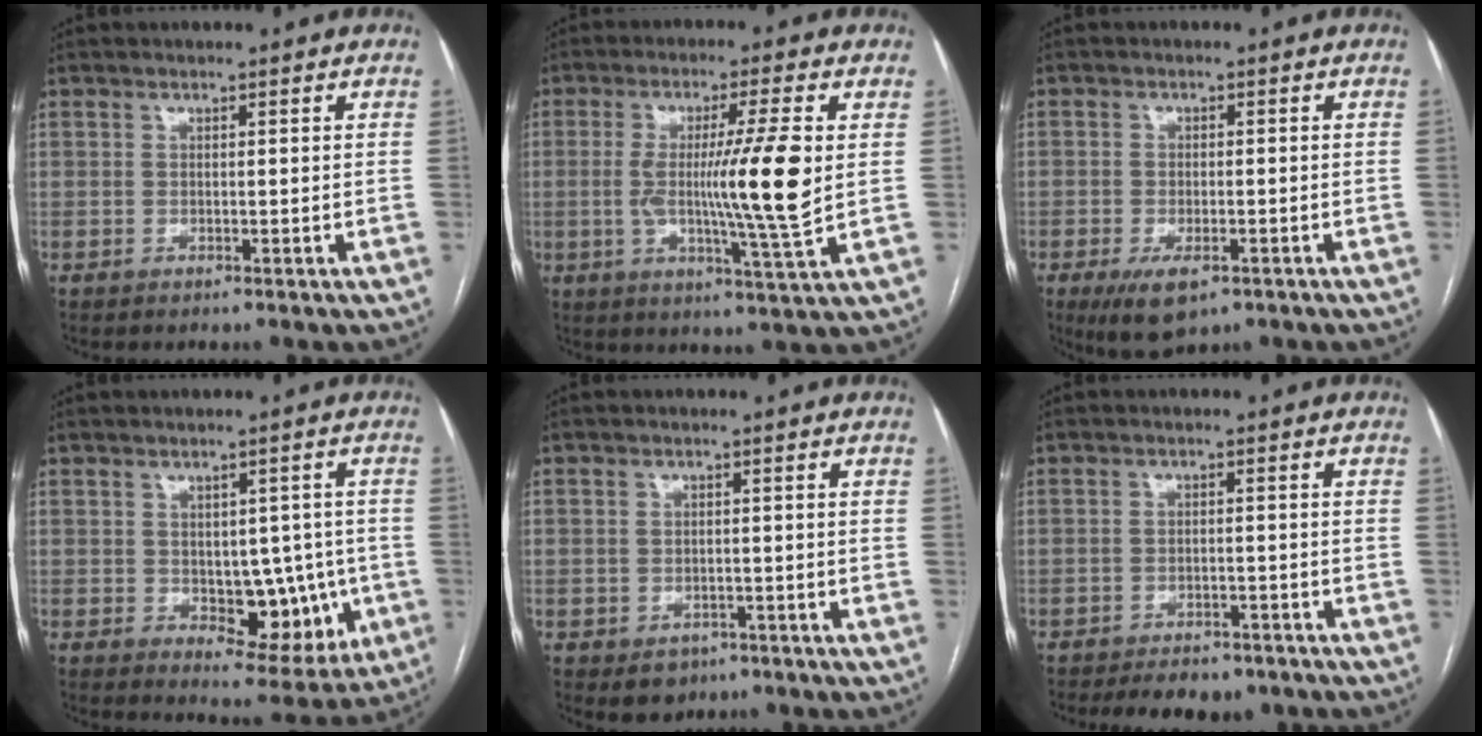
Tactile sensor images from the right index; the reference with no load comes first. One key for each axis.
{"total": 12.4, "fx": 0.4, "fy": -0.8, "fz": 12.4, "tx": -0.219, "ty": -0.013, "tz": 0.004}
{"total": 6.0, "fx": -3.3, "fy": 2.7, "fz": 4.2, "tx": -0.073, "ty": -0.008, "tz": -0.047}
{"total": 13.2, "fx": -1.9, "fy": 7.2, "fz": 10.9, "tx": -0.116, "ty": 0.013, "tz": 0.000}
{"total": 3.7, "fx": -1.9, "fy": 3.0, "fz": 1.0, "tx": -0.004, "ty": 0.007, "tz": -0.015}
{"total": 7.8, "fx": -6.4, "fy": 3.3, "fz": 3.0, "tx": -0.035, "ty": 0.003, "tz": -0.082}